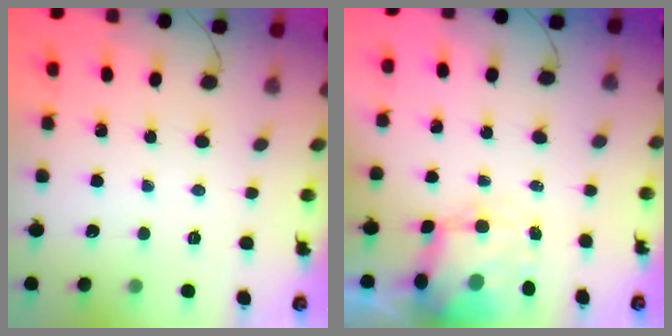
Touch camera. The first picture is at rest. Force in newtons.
{"total": 7.8, "press": 7.7, "slide": 1.3}